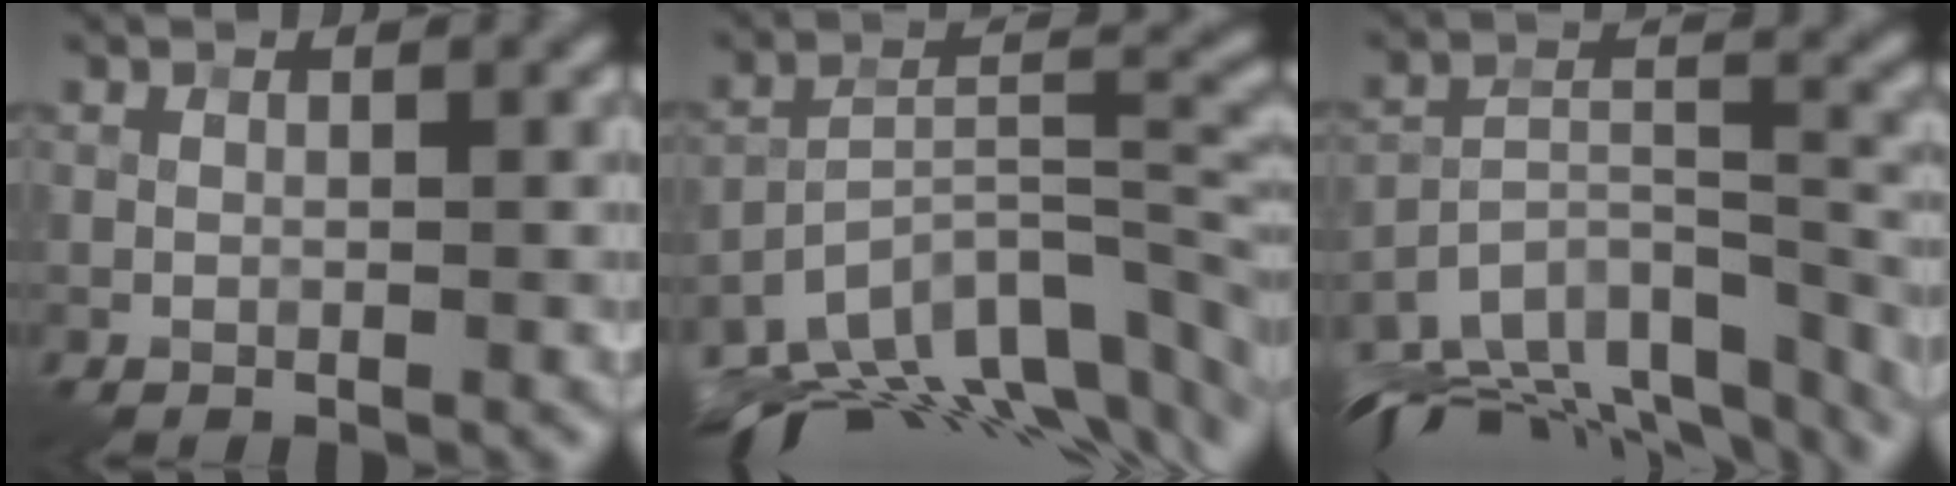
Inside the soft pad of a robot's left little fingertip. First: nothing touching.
{"total": 13.1, "force": [-9.4, 4.7, 7.7], "torque": [-0.145, 0.008, -0.153]}
{"total": 14.2, "force": [-12.0, 4.9, 5.6], "torque": [-0.101, 0.006, -0.162]}